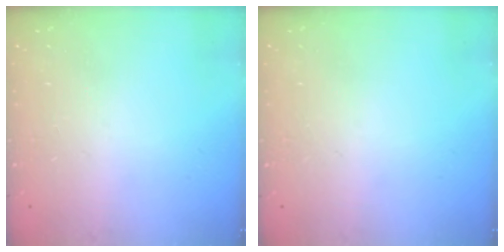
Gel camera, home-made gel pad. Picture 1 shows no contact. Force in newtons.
{"total": 0.0}